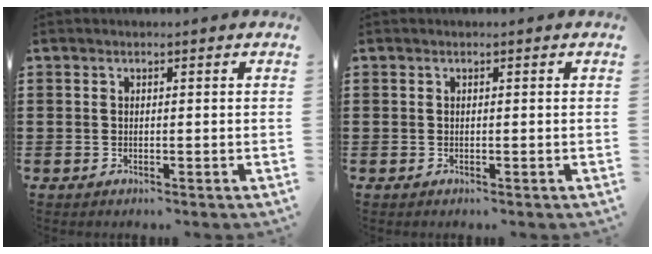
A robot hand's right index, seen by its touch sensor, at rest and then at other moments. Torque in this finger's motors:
{"motor_torque": [-0.05, 0.05, 0.00, 0.00]}